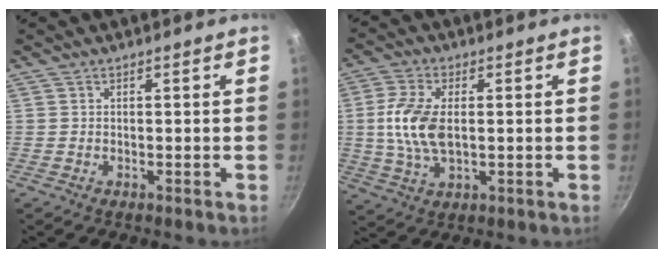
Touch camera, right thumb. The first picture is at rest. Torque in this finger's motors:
{"motor_torque": [0.40, 0.44, 0.84, 0.59, 0.12]}